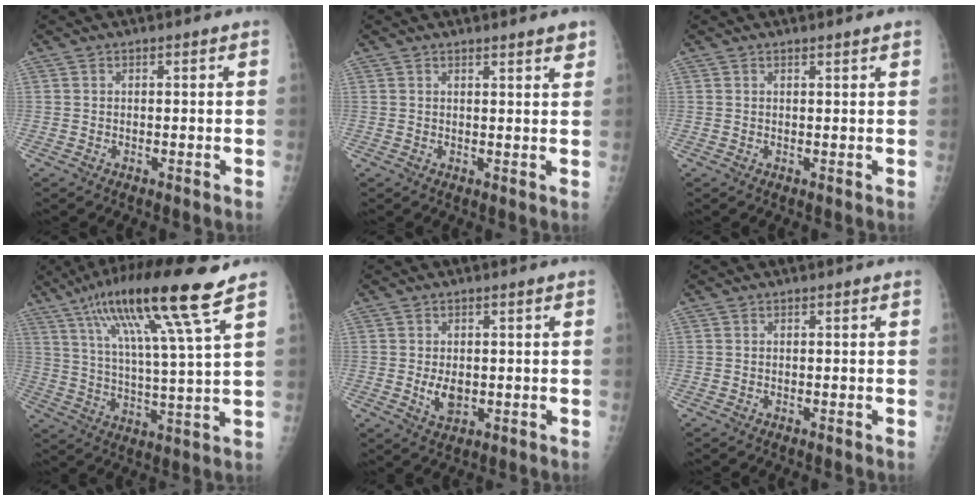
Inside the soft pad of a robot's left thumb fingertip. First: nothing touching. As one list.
[{"total": 2.6, "force": [2.2, 0.2, 1.4], "torque": [-0.011, -0.011, 0.026]}, {"total": 1.0, "force": [0.8, -0.1, 0.5], "torque": [-0.005, -0.002, 0.014]}, {"total": 17.5, "force": [10.3, 0.5, 14.1], "torque": [-0.246, -0.032, 0.176]}, {"total": 4.1, "force": [-0.2, 2.4, 3.3], "torque": [-0.049, -0.006, 0.004]}, {"total": 0.0}]